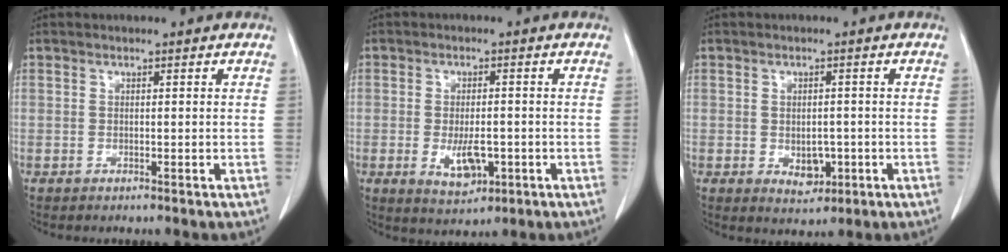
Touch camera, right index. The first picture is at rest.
{"total": 5.6, "force": [-1.5, 2.5, 4.7], "torque": [-0.081, -0.007, -0.014]}
{"total": 3.7, "force": [-1.0, 2.4, 2.6], "torque": [-0.033, -0.001, -0.002]}